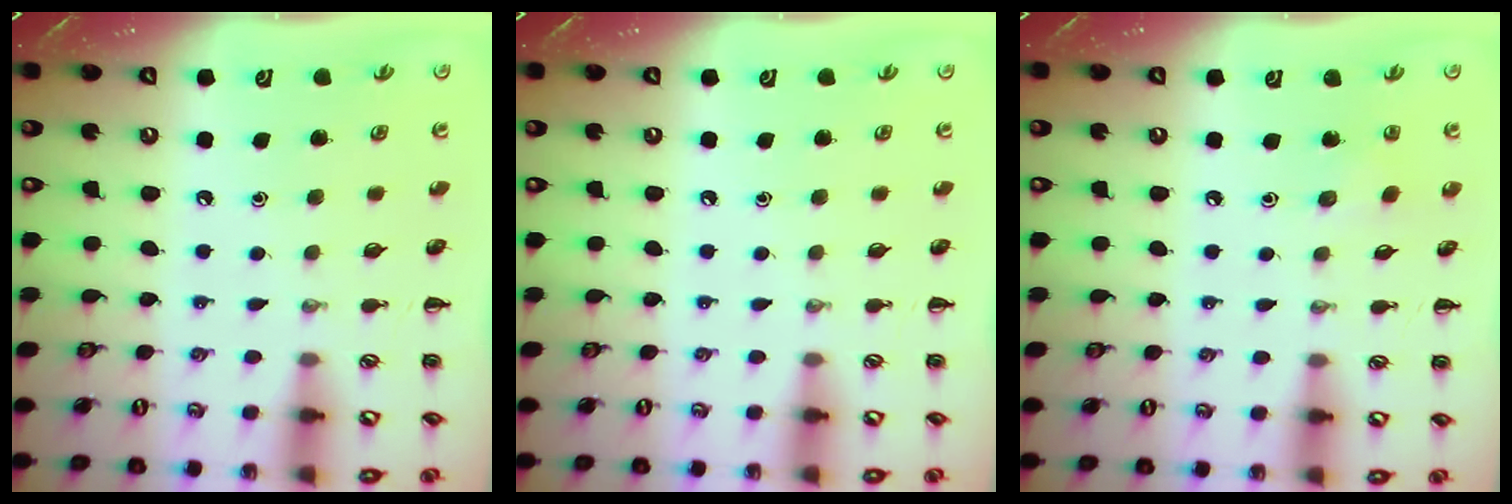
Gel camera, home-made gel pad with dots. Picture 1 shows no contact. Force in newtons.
{"total": 0.0}
{"total": 3.0, "press": 2.8, "slide": 1.0}